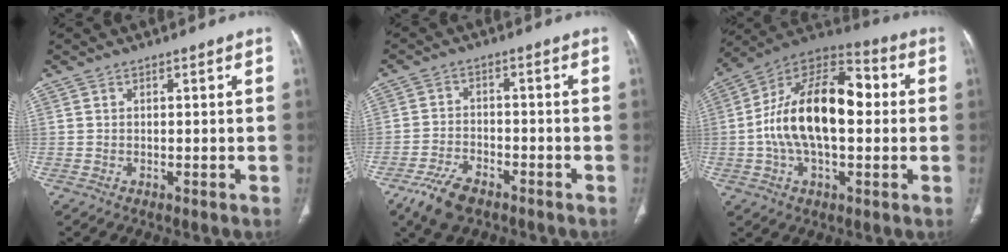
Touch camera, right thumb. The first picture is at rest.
{"total": 7.5, "force": [-5.1, 3.4, 4.2], "torque": [-0.086, 0.013, -0.094]}
{"total": 20.8, "force": [0.4, 11.1, 17.6], "torque": [-0.298, 0.037, 0.001]}